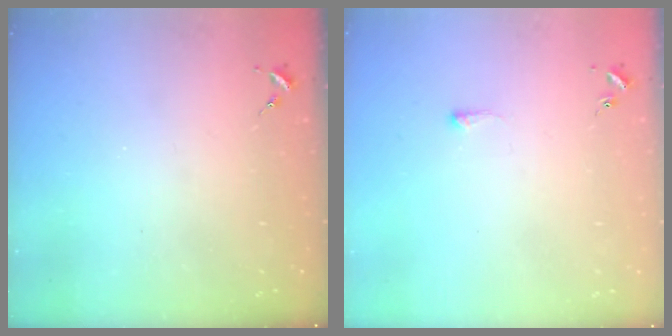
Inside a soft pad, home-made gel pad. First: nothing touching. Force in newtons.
{"total": 3.6, "press": 3.6, "slide": 0.5}